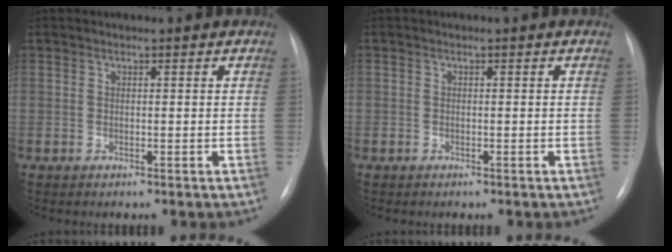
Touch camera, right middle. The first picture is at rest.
{"total": 0.7, "force": [-0.3, 0.6, -0.1], "torque": [-0.001, 0.007, -0.007]}